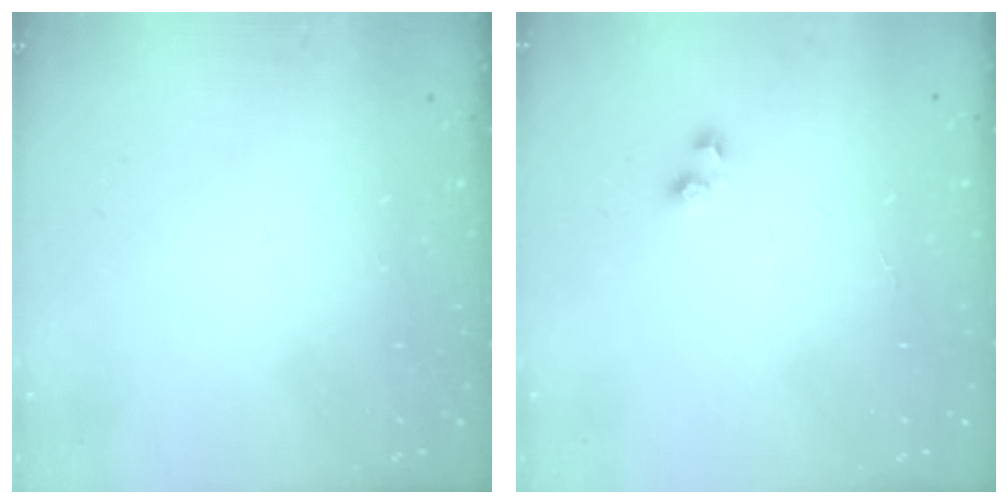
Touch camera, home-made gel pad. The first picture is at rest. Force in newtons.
{"total": 2.5, "press": 2.2, "slide": 1.3}